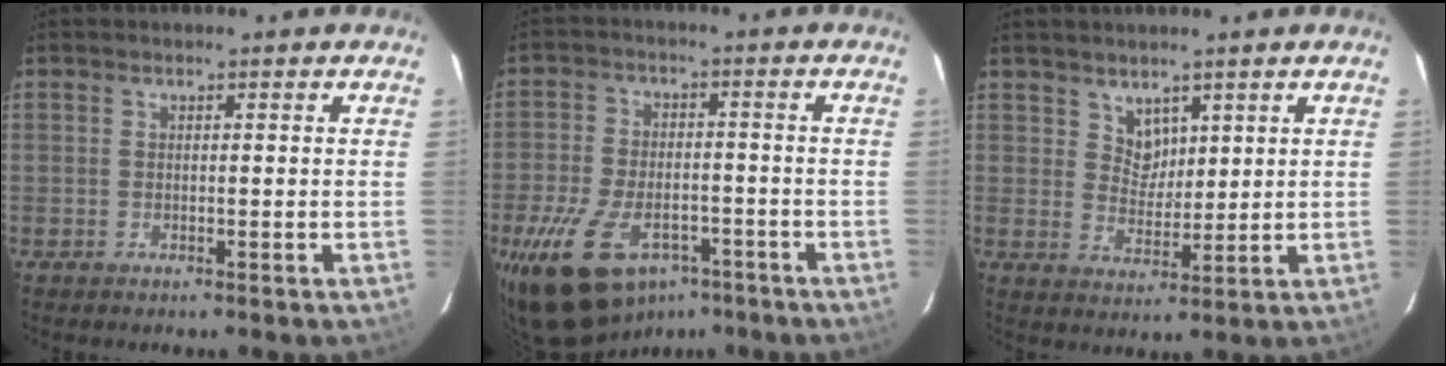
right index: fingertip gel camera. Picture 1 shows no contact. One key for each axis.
{"total": 18.3, "fx": -10.4, "fy": 10.5, "fz": 10.8, "tx": -0.236, "ty": -0.012, "tz": -0.166}
{"total": 4.2, "fx": 2.8, "fy": 3.0, "fz": 0.8, "tx": -0.005, "ty": 0.005, "tz": 0.055}